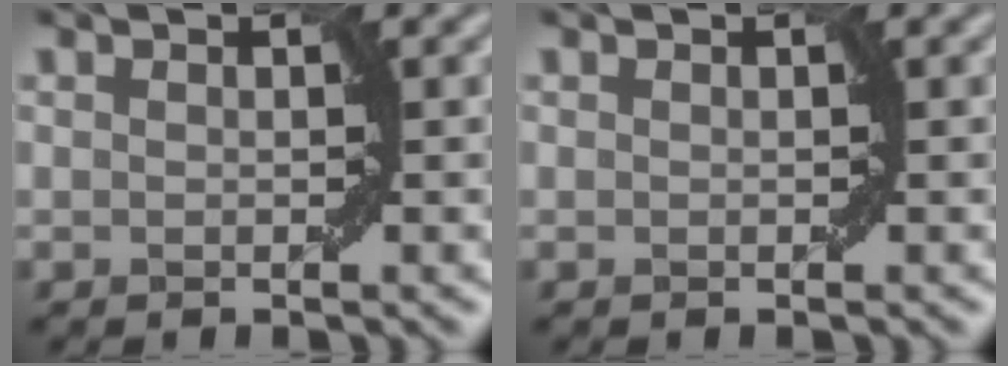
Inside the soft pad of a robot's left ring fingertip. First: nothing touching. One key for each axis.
{"total": 0.0}